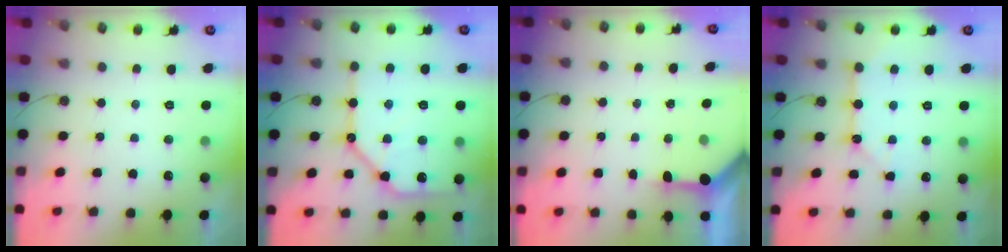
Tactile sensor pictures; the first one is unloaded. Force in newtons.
{"total": 17.0, "press": 16.8, "slide": 2.0}
{"total": 3.5, "press": 3.5, "slide": 0.4}
{"total": 6.6, "press": 6.6, "slide": 0.8}